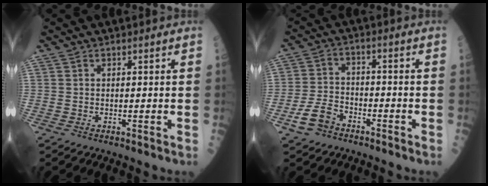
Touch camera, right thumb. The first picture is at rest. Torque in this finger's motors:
{"motor_torque": [0.84, 0.24, 0.11, -0.59, 0.13]}